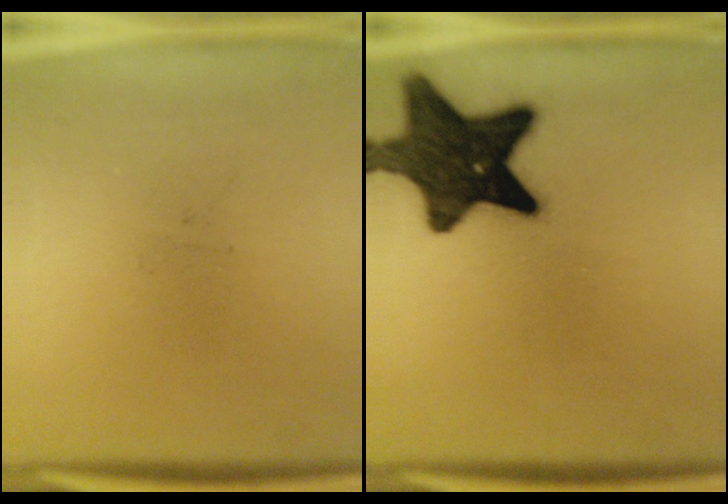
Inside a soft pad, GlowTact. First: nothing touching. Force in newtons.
{"total": 15.7}